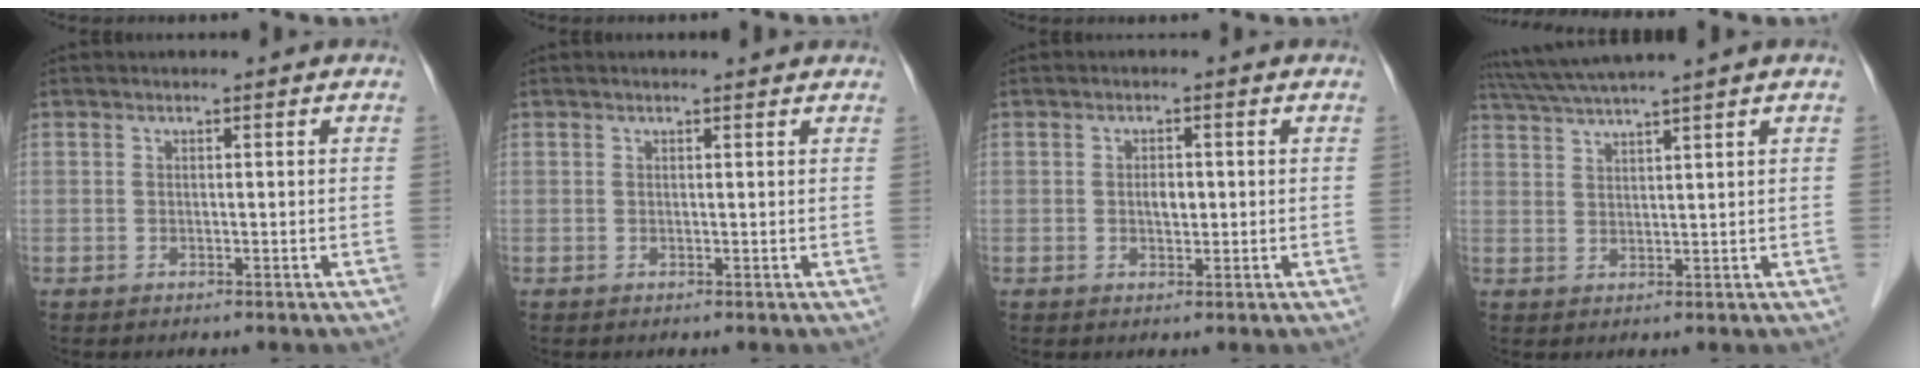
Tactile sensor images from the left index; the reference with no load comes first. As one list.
[{"total": 2.2, "force": [2.1, 0.2, 0.6], "torque": [-0.012, 0.012, 0.020]}, {"total": 1.9, "force": [-0.1, 1.1, 1.6], "torque": [-0.029, -0.002, 0.000]}, {"total": 7.2, "force": [6.0, -1.7, 3.5], "torque": [-0.063, 0.022, 0.105]}]